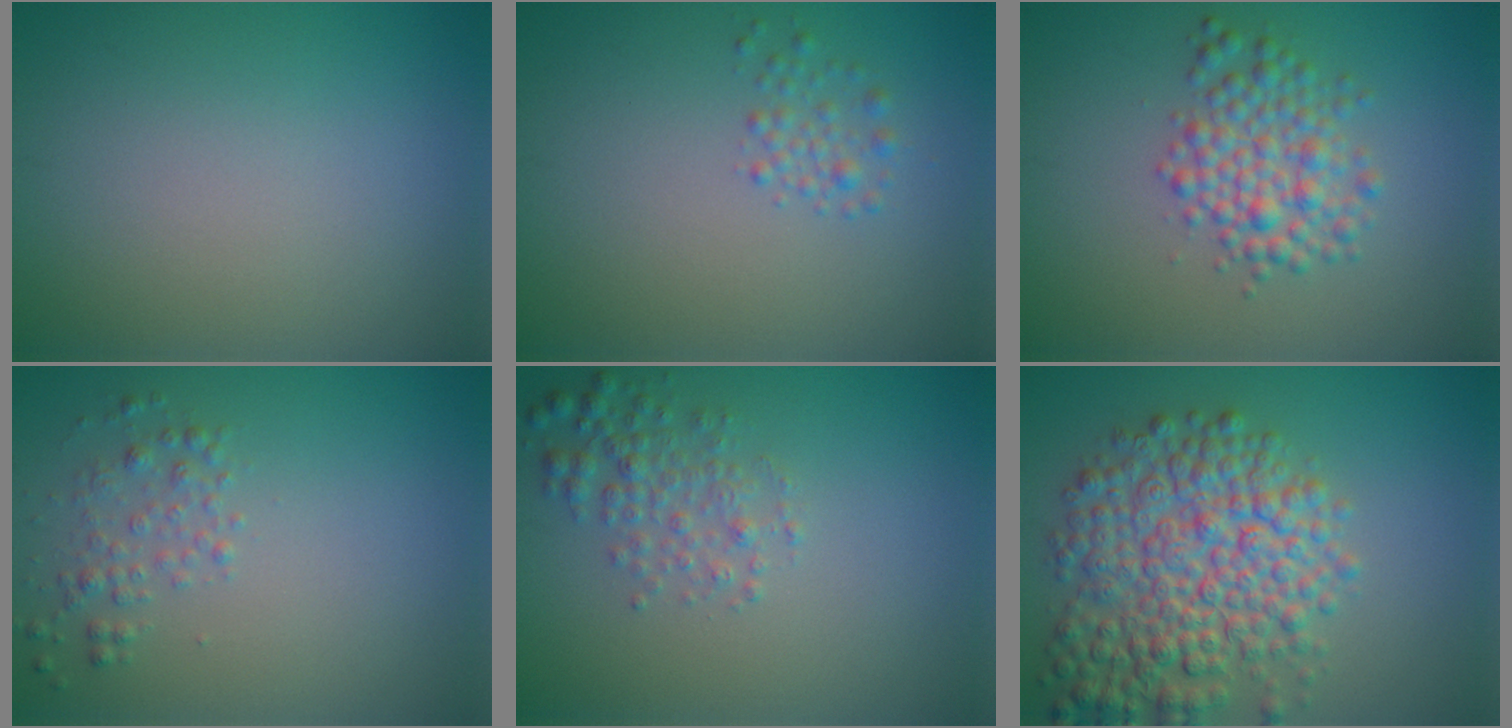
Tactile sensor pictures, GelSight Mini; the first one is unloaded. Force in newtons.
{"total": 1.4, "press": 1.3, "slide": 0.1}
{"total": 3.8, "press": 3.8, "slide": 0.0}
{"total": 1.7, "press": 1.7, "slide": 0.1}
{"total": 2.4, "press": 2.4, "slide": 0.1}
{"total": 7.9, "press": 7.9, "slide": 0.3}